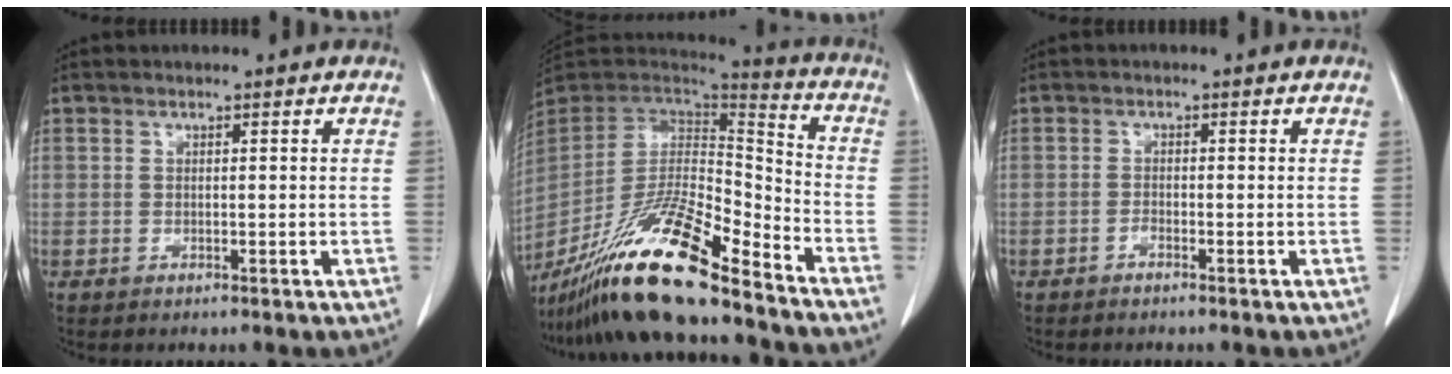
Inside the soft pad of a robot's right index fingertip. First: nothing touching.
{"total": 21.5, "force": [-16.3, 2.3, 13.9], "torque": [-0.274, -0.022, -0.301]}
{"total": 0.8, "force": [-0.8, 0.0, 0.3], "torque": [-0.004, 0.002, -0.014]}